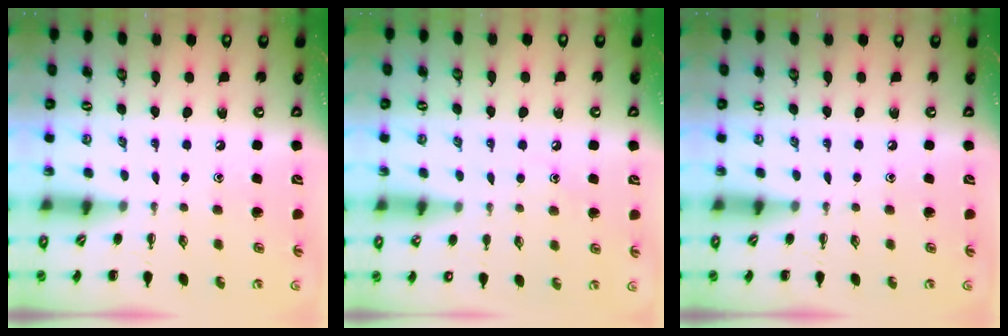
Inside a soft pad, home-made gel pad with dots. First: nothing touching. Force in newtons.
{"total": 6.5, "press": 6.4, "slide": 1.4}
{"total": 0.0}